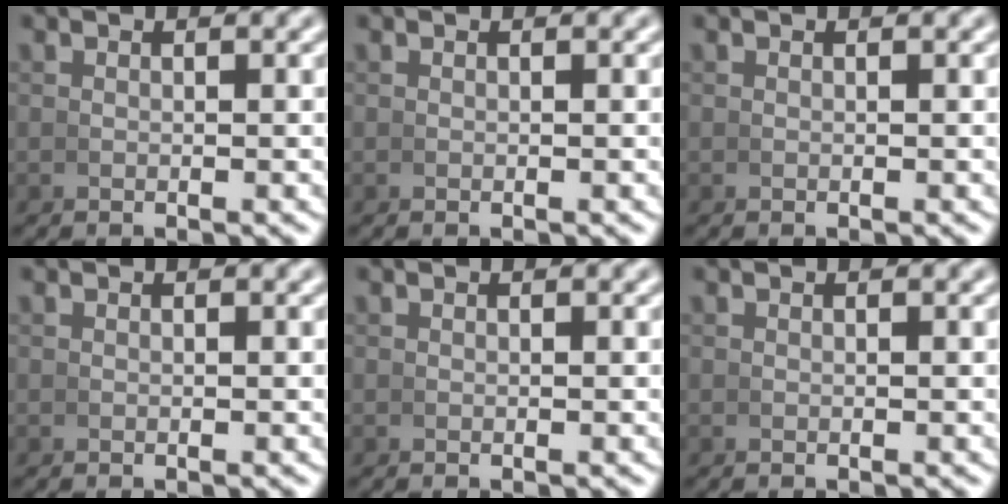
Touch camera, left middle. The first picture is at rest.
{"total": 0.0}
{"total": 0.8, "force": [0.1, -0.7, -0.2], "torque": [0.009, -0.003, 0.006]}
{"total": 0.0}
{"total": 0.0}
{"total": 0.0}